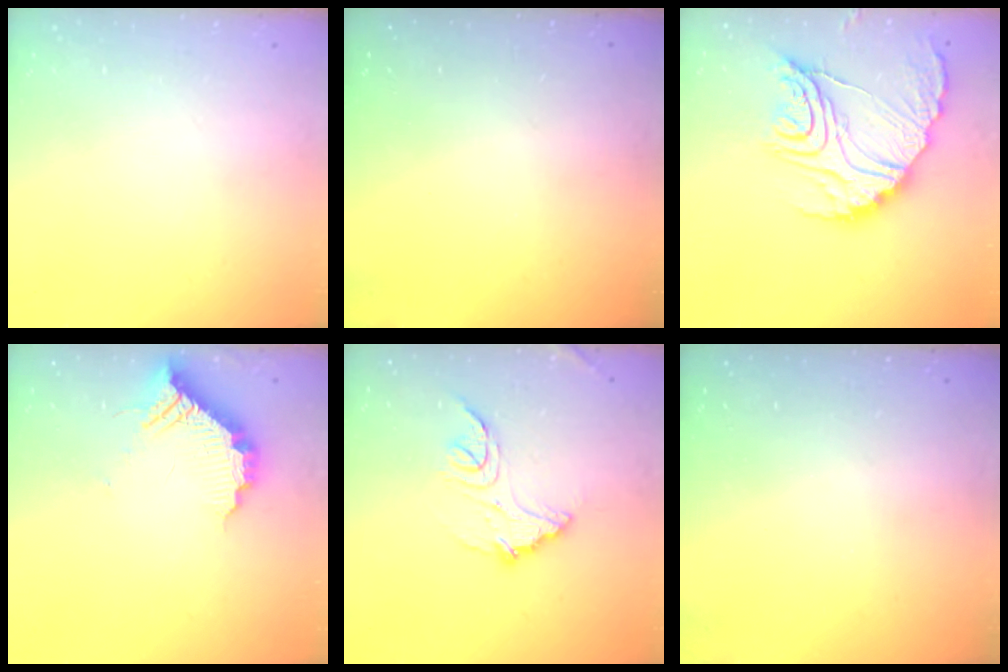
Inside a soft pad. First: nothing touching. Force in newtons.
{"total": 3.1, "press": 3.1, "slide": 0.1}
{"total": 22.6, "press": 22.5, "slide": 2.3}
{"total": 11.9, "press": 11.8, "slide": 0.8}
{"total": 13.5, "press": 13.4, "slide": 1.1}
{"total": 3.0, "press": 3.0, "slide": 0.1}